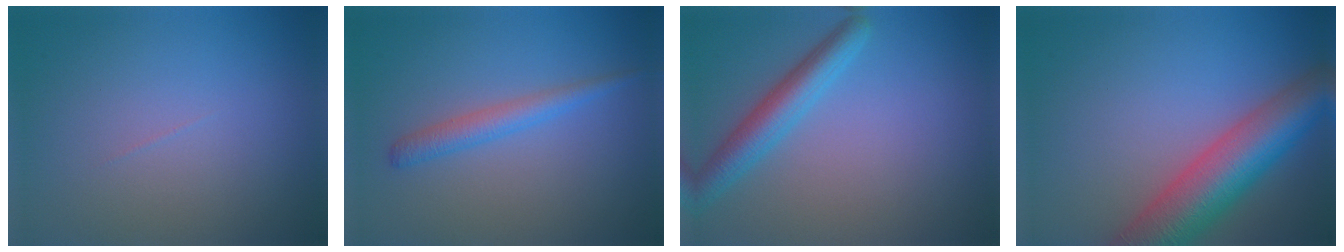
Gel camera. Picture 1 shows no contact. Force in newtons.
{"total": 2.2, "press": 2.2, "slide": 0.2}
{"total": 3.9, "press": 3.9, "slide": 0.2}
{"total": 8.9, "press": 8.9, "slide": 0.4}